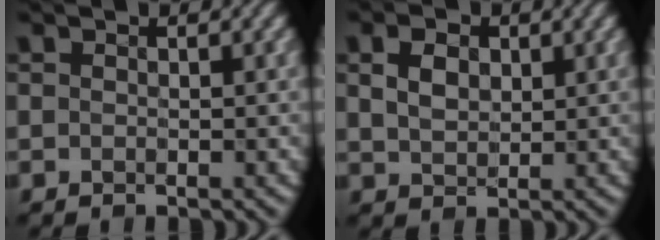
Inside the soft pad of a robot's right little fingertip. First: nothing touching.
{"total": 2.2, "force": [0.3, 1.6, 1.5], "torque": [-0.041, -0.001, 0.016]}